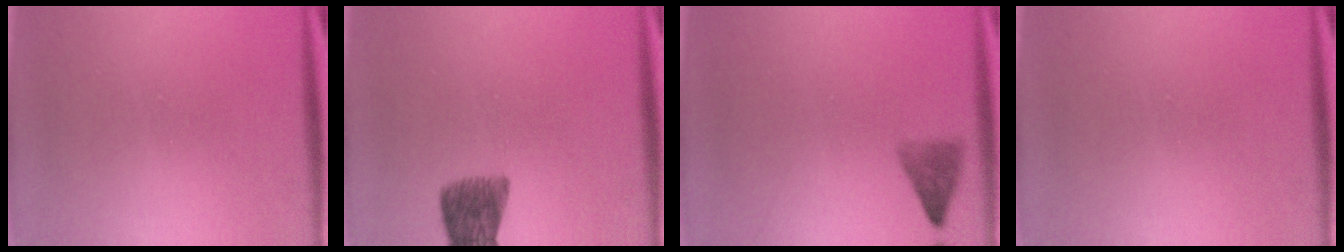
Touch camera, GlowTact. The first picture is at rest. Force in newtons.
{"total": 6.5}
{"total": 2.0}
{"total": 0.0}